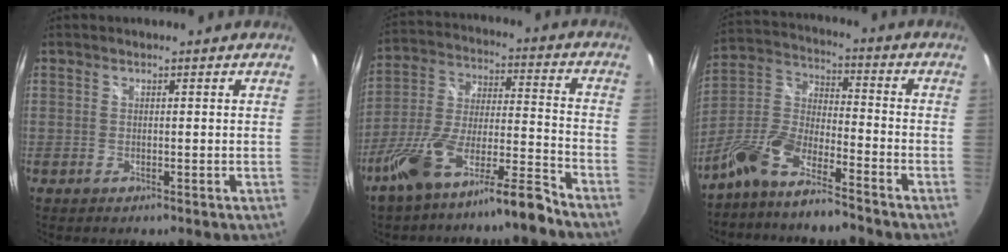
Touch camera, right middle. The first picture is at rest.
{"total": 13.8, "force": [-10.7, 1.6, 8.7], "torque": [-0.173, 0.001, -0.190]}
{"total": 11.4, "force": [-8.8, 2.6, 6.8], "torque": [-0.157, 0.001, -0.173]}